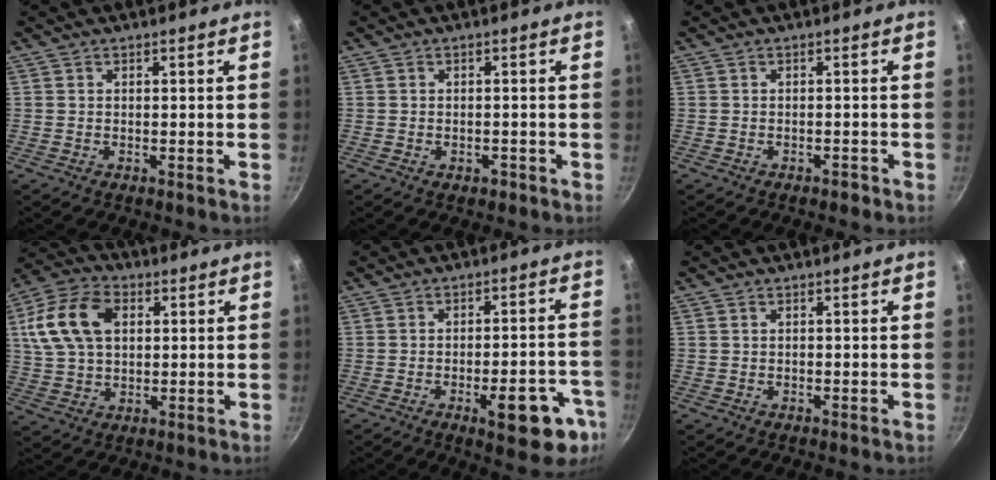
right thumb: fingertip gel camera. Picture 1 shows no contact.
{"total": 1.4, "force": [-0.8, 0.9, 0.8], "torque": [-0.009, 0.004, -0.009]}
{"total": 1.2, "force": [-0.9, 0.5, 0.5], "torque": [-0.005, 0.013, -0.006]}
{"total": 14.8, "force": [3.7, 10.0, 10.2], "torque": [-0.179, 0.011, 0.061]}
{"total": 13.0, "force": [-6.1, 4.9, 10.4], "torque": [-0.094, 0.029, -0.074]}
{"total": 0.0}